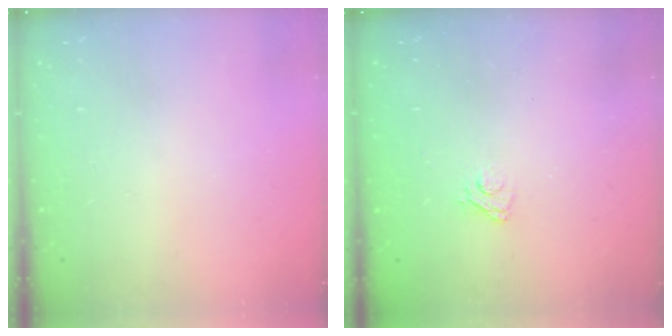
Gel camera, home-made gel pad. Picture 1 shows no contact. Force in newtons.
{"total": 2.9, "press": 2.6, "slide": 1.2}